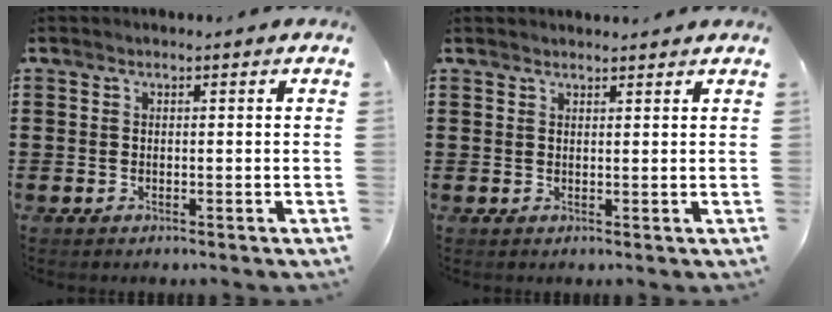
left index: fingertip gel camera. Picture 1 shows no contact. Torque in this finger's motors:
{"motor_torque": [-0.10, 0.36, -0.13, -0.02]}